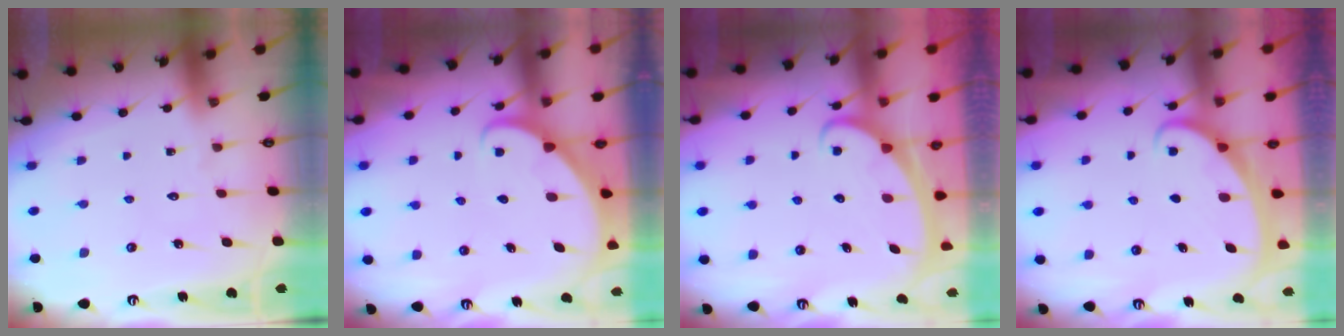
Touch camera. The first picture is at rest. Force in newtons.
{"total": 2.6, "press": 2.6, "slide": 0.4}
{"total": 2.2, "press": 2.2, "slide": 0.2}
{"total": 2.2, "press": 2.2, "slide": 0.3}